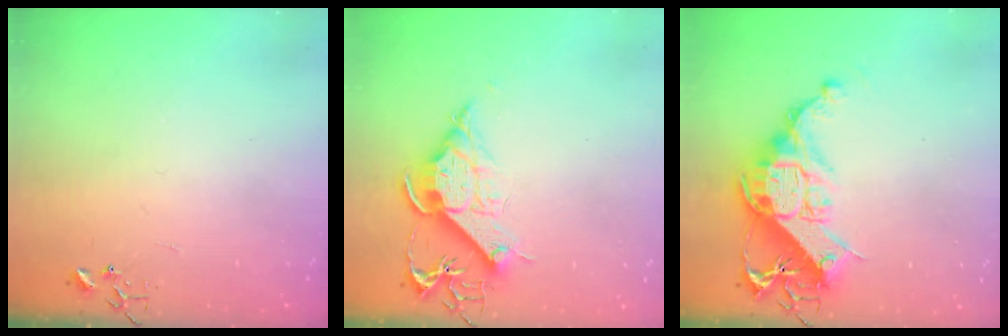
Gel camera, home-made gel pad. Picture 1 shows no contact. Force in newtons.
{"total": 11.8, "press": 11.7, "slide": 1.5}
{"total": 15.9, "press": 15.8, "slide": 1.5}